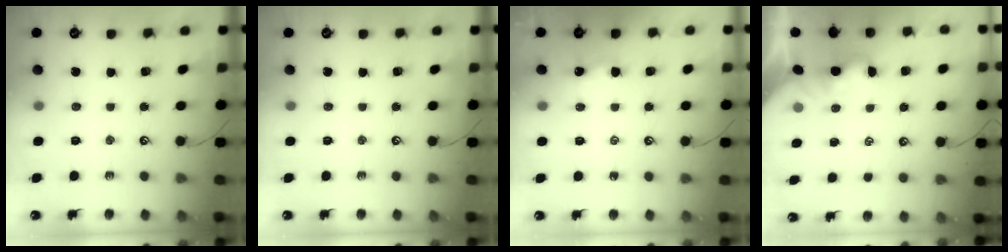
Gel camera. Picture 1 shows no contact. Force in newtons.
{"total": 0.0}
{"total": 1.7, "press": 1.6, "slide": 0.3}
{"total": 1.8, "press": 1.7, "slide": 0.5}